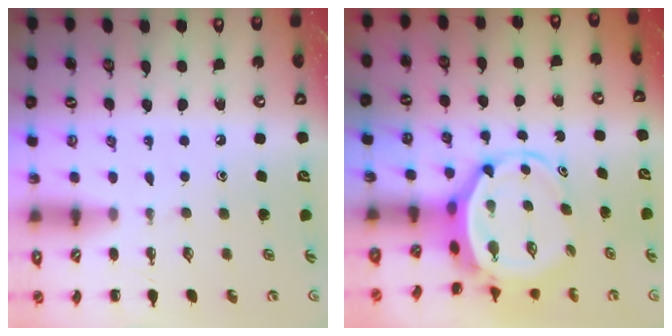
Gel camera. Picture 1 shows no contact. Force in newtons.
{"total": 5.4, "press": 5.2, "slide": 1.2}